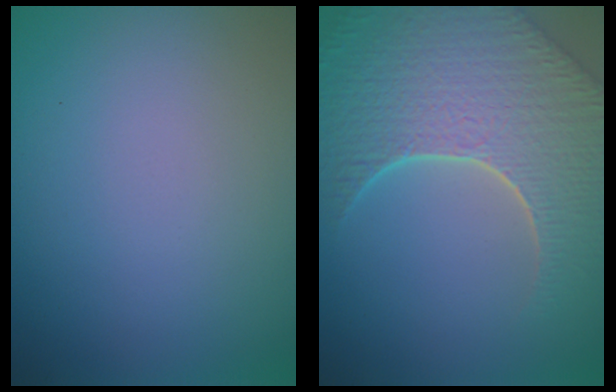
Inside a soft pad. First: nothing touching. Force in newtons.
{"total": 8.8, "press": 6.2, "slide": 6.2}